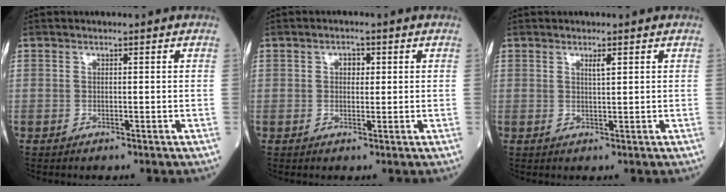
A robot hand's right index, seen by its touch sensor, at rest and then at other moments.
{"total": 1.9, "force": [0.5, 1.2, 1.4], "torque": [-0.020, 0.006, 0.007]}
{"total": 1.4, "force": [1.0, 0.0, 1.0], "torque": [-0.018, 0.000, 0.019]}